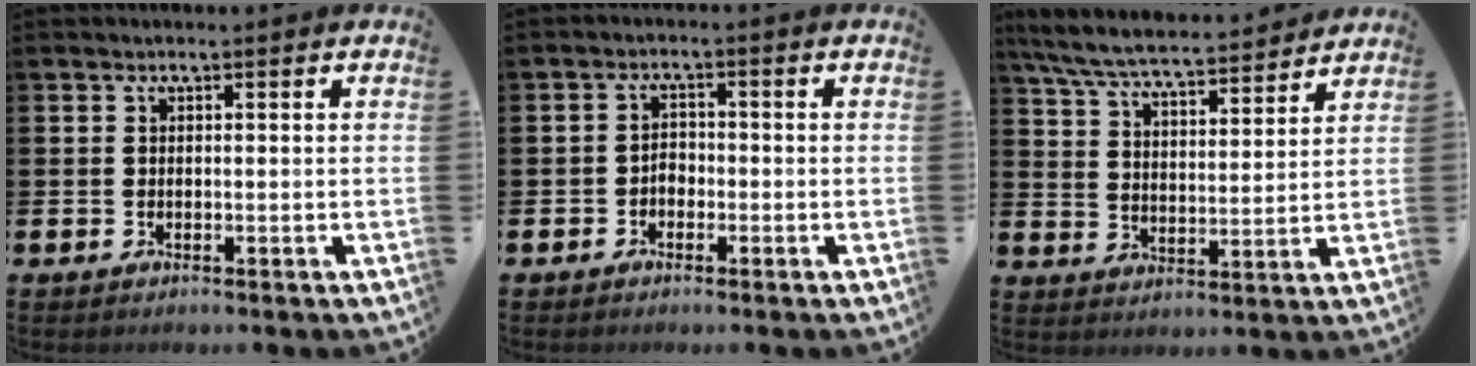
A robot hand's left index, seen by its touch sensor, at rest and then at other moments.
{"total": 1.8, "force": [-1.0, 1.3, 0.7], "torque": [-0.008, 0.003, -0.024]}
{"total": 7.1, "force": [6.7, 0.9, 2.3], "torque": [-0.069, -0.045, 0.115]}